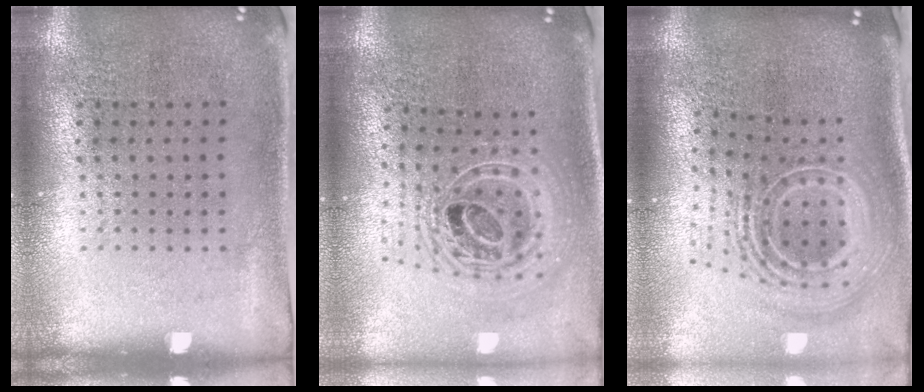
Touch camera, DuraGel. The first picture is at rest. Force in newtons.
{"total": 2.4, "press": 1.8, "slide": 1.7}
{"total": 2.9, "press": 1.9, "slide": 2.2}